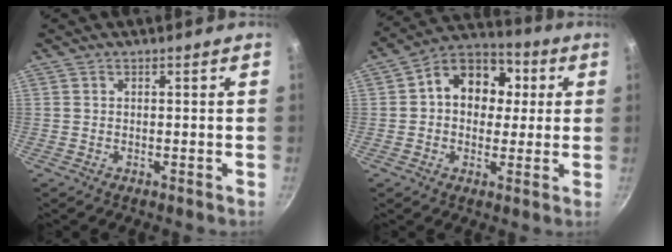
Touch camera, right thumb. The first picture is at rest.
{"total": 13.1, "force": [2.1, 10.1, 7.9], "torque": [-0.078, 0.022, 0.014]}